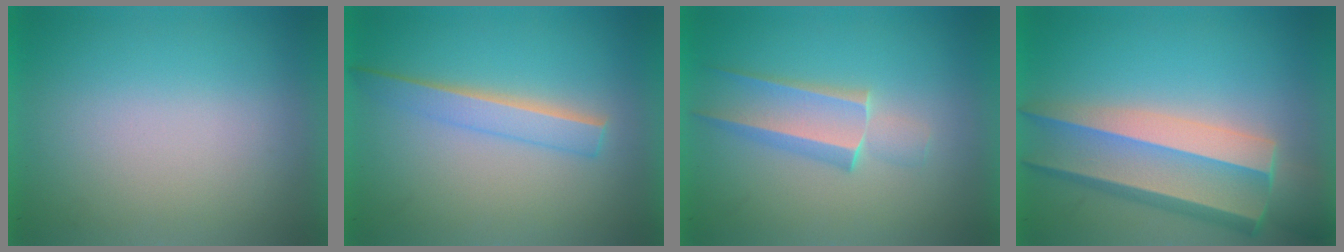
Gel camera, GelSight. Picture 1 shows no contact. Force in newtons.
{"total": 2.3}
{"total": 2.2}
{"total": 7.9}